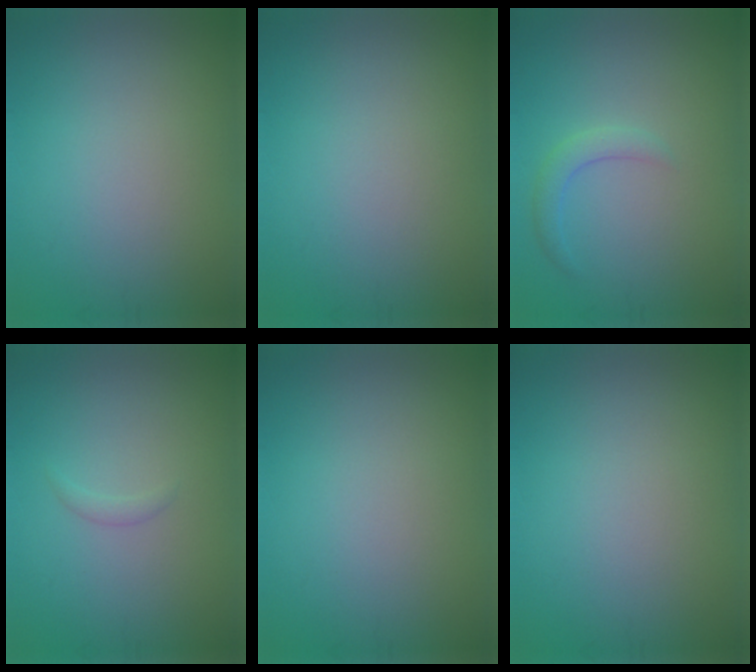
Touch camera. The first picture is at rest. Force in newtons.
{"total": 0.0}
{"total": 1.7, "press": 1.7, "slide": 0.1}
{"total": 0.7, "press": 0.7, "slide": 0.1}
{"total": 0.0}
{"total": 0.0}